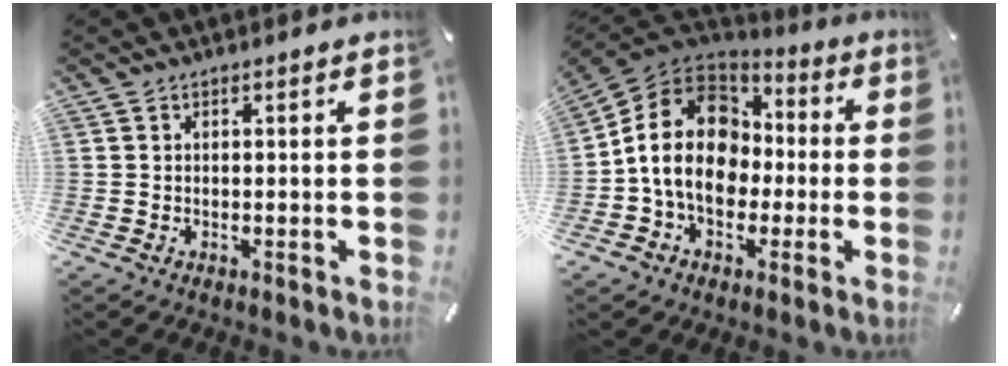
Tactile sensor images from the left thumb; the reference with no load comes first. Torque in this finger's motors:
{"motor_torque": [2.09, 2.92, 1.48, -0.75, 0.77]}